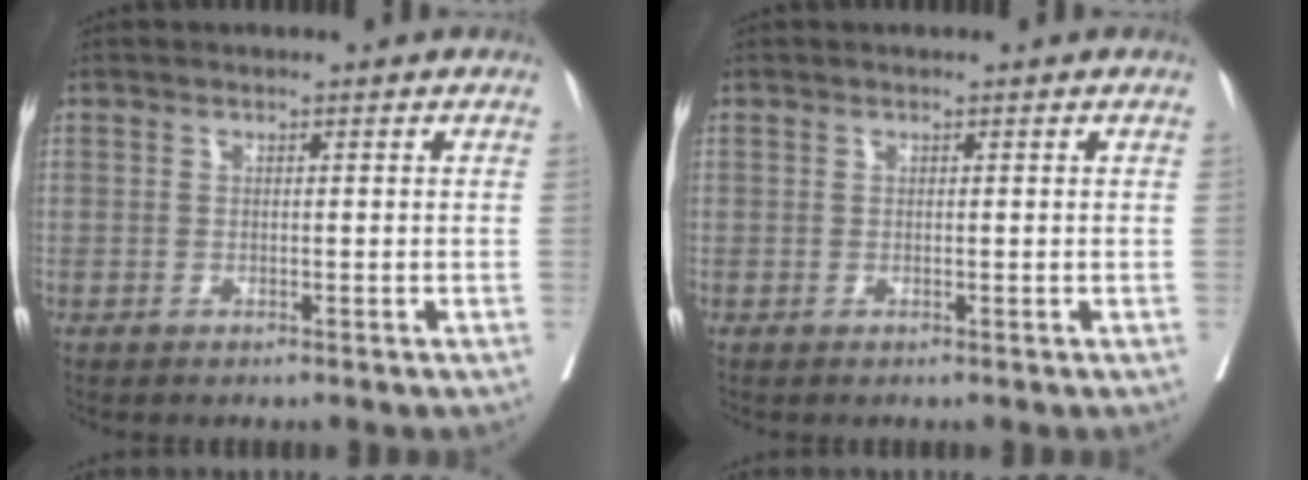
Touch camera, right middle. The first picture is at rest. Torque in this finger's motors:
{"motor_torque": [0.00, 0.00, 0.00, 0.00]}